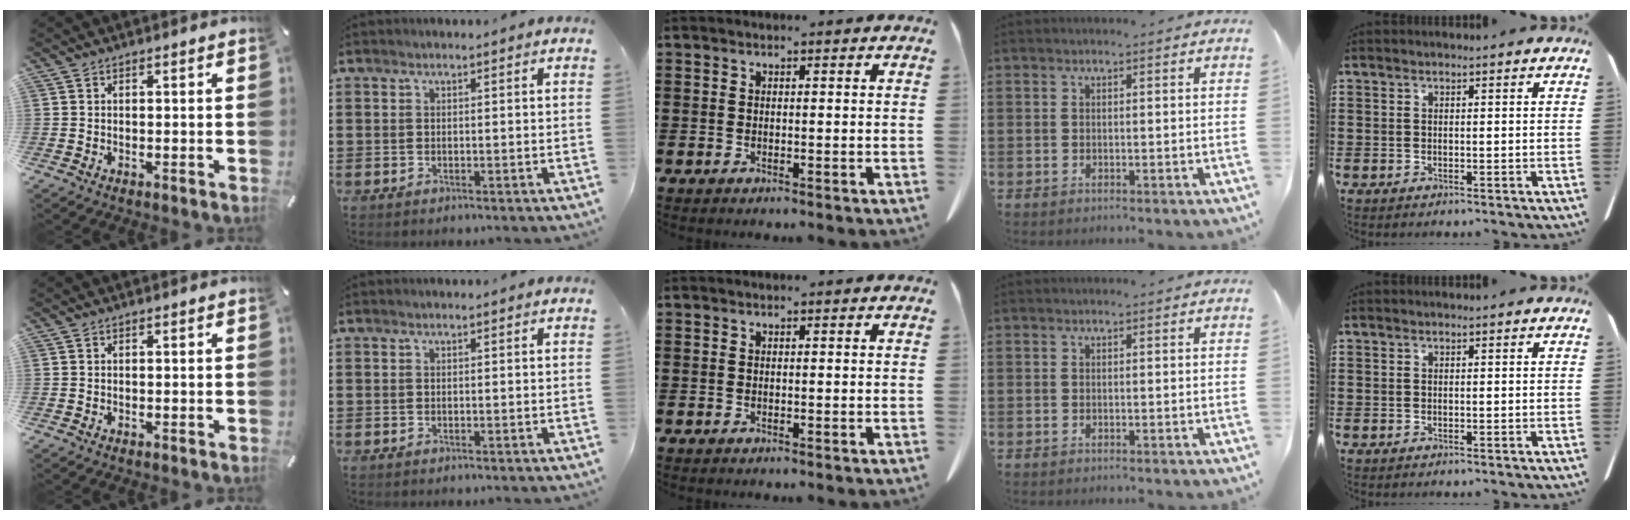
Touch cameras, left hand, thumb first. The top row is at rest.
{}